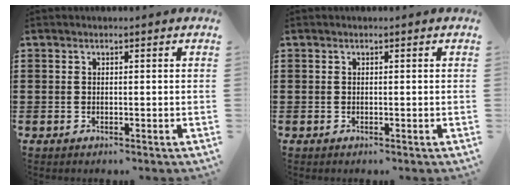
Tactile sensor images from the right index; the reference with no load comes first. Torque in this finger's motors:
{"motor_torque": [0.13, 0.62, -0.01, 0.01]}